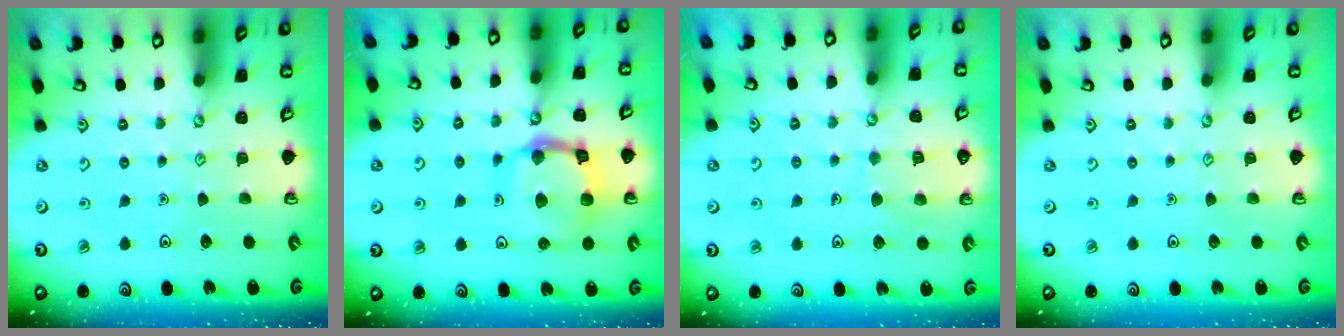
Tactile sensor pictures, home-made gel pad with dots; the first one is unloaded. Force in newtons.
{"total": 14.1, "press": 14.1, "slide": 1.5}
{"total": 6.0, "press": 5.9, "slide": 0.5}
{"total": 0.0}